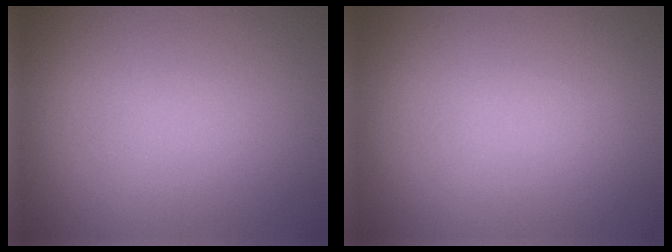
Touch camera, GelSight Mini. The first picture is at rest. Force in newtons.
{"total": 0.0}